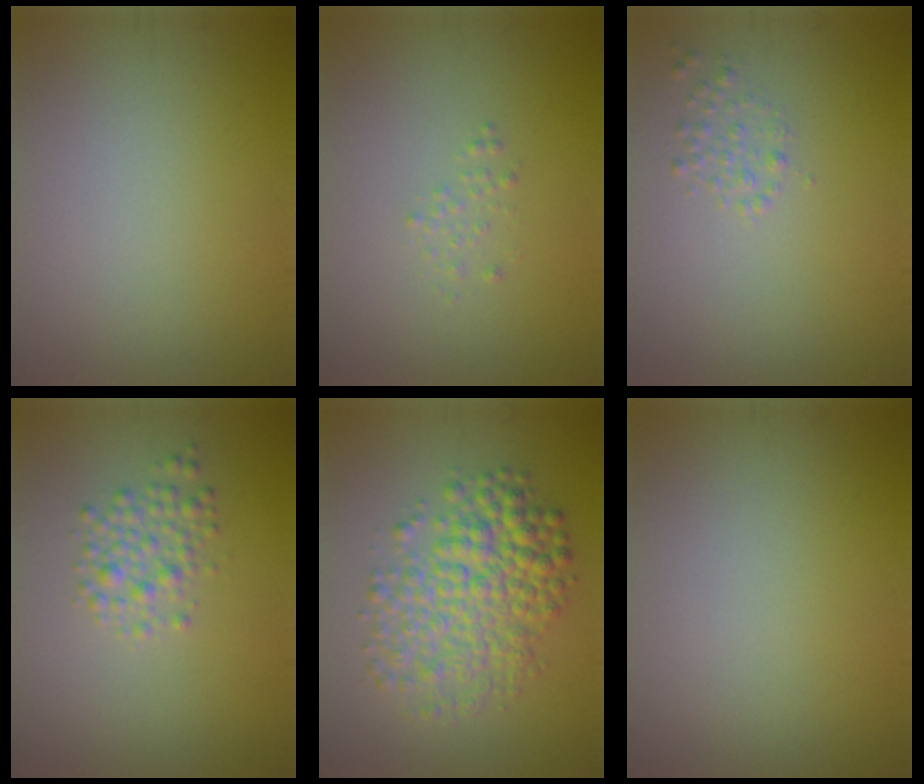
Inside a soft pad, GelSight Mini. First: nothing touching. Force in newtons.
{"total": 0.8, "press": 0.8, "slide": 0.0}
{"total": 1.1, "press": 1.1, "slide": 0.0}
{"total": 2.3, "press": 2.3, "slide": 0.1}
{"total": 6.5, "press": 6.5, "slide": 0.0}
{"total": 0.0}